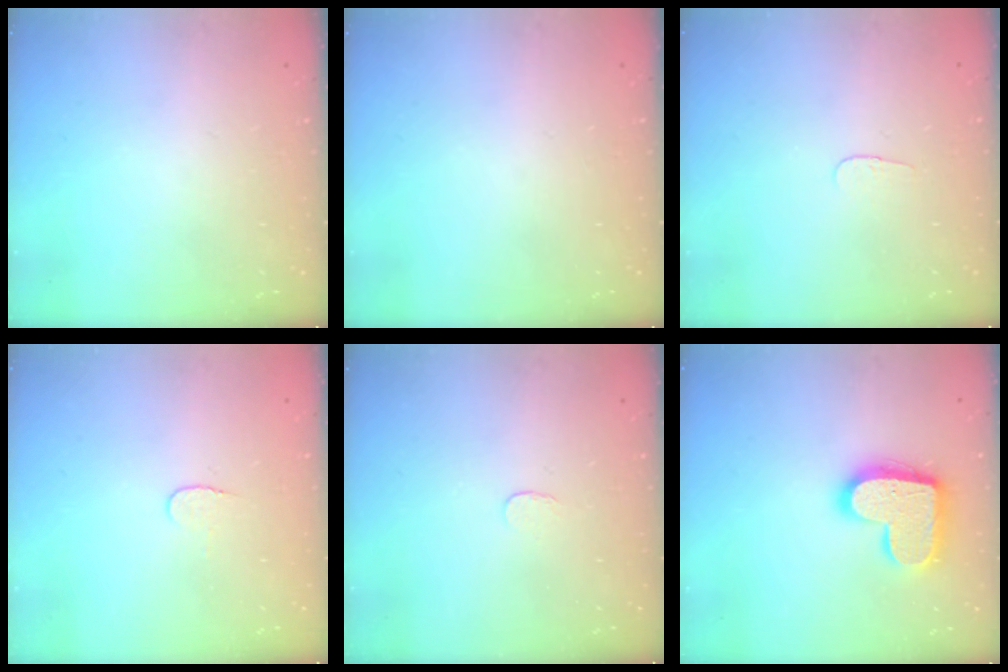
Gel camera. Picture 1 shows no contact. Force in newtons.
{"total": 0.0}
{"total": 2.8, "press": 2.8, "slide": 0.3}
{"total": 3.9, "press": 3.9, "slide": 0.2}
{"total": 2.6, "press": 2.6, "slide": 0.2}
{"total": 17.4, "press": 17.4, "slide": 0.9}